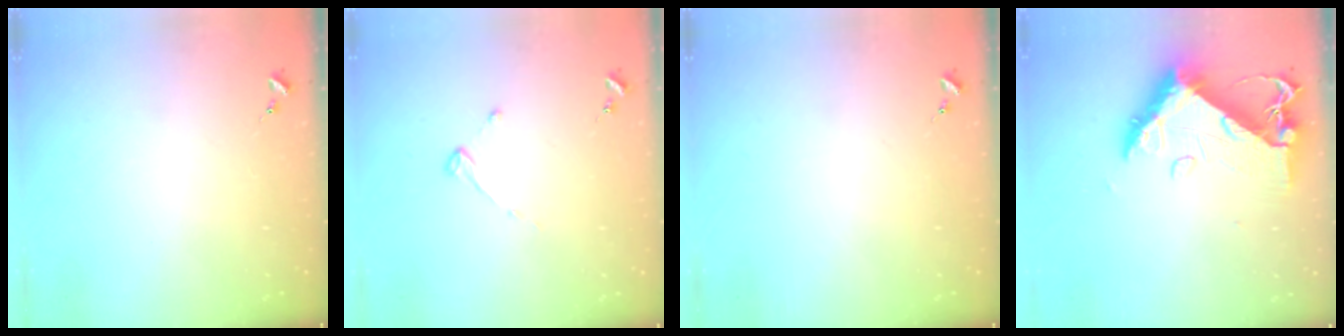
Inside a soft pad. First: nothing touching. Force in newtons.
{"total": 2.7, "press": 2.7, "slide": 0.3}
{"total": 0.0}
{"total": 13.1, "press": 13.1, "slide": 1.4}